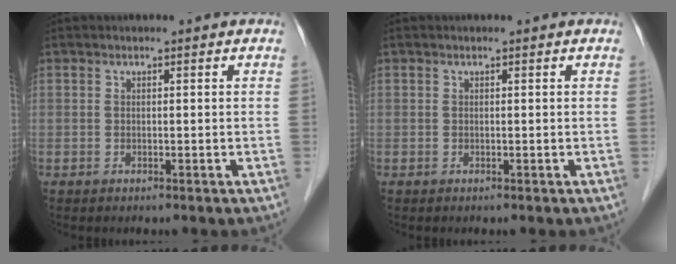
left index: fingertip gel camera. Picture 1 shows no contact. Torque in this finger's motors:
{"motor_torque": [-0.04, 0.05, 0.00, 0.00]}